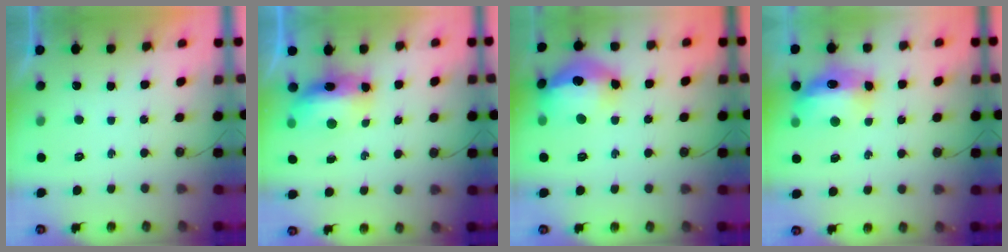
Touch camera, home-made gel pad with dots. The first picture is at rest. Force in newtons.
{"total": 8.9, "press": 8.8, "slide": 1.4}
{"total": 17.8, "press": 17.7, "slide": 1.6}
{"total": 12.7, "press": 12.6, "slide": 1.2}